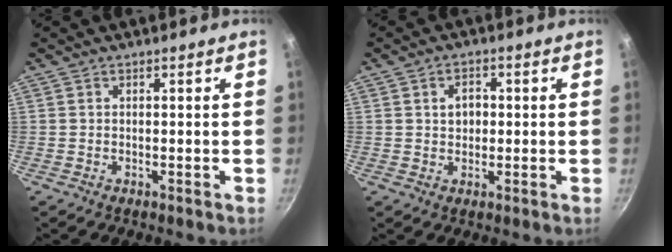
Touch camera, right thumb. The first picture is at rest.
{"total": 3.7, "force": [0.6, 2.9, 2.3], "torque": [-0.022, 0.006, 0.009]}